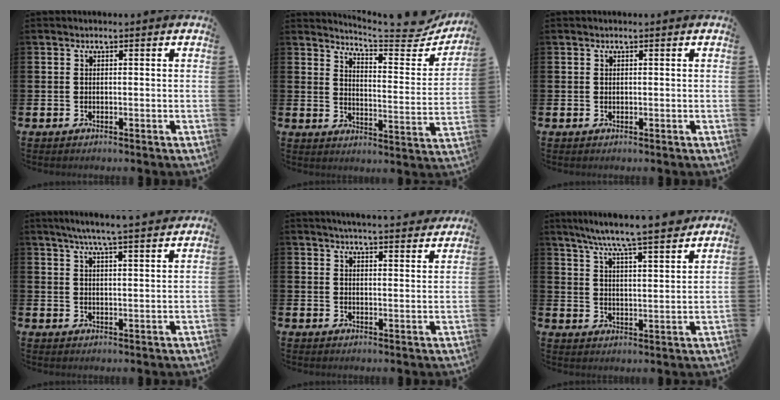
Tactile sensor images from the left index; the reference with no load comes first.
{"total": 5.9, "force": [5.6, 0.5, 2.0], "torque": [-0.042, -0.049, 0.087]}
{"total": 0.0}
{"total": 5.7, "force": [5.3, -0.5, 2.0], "torque": [-0.050, -0.023, 0.092]}
{"total": 4.7, "force": [4.6, -0.3, 0.7], "torque": [-0.012, -0.029, 0.081]}
{"total": 8.1, "force": [7.6, 0.0, 2.7], "torque": [-0.073, -0.048, 0.132]}